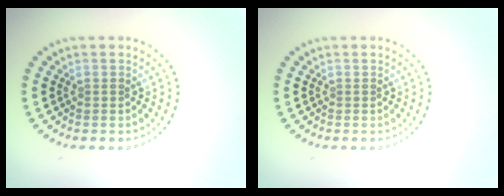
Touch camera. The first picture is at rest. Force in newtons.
{"total": 0.0}